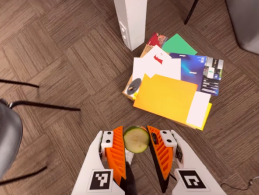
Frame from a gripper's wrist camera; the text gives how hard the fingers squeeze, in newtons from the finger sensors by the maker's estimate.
{"total": 9.1, "left": 9.2, "right": 9.1}